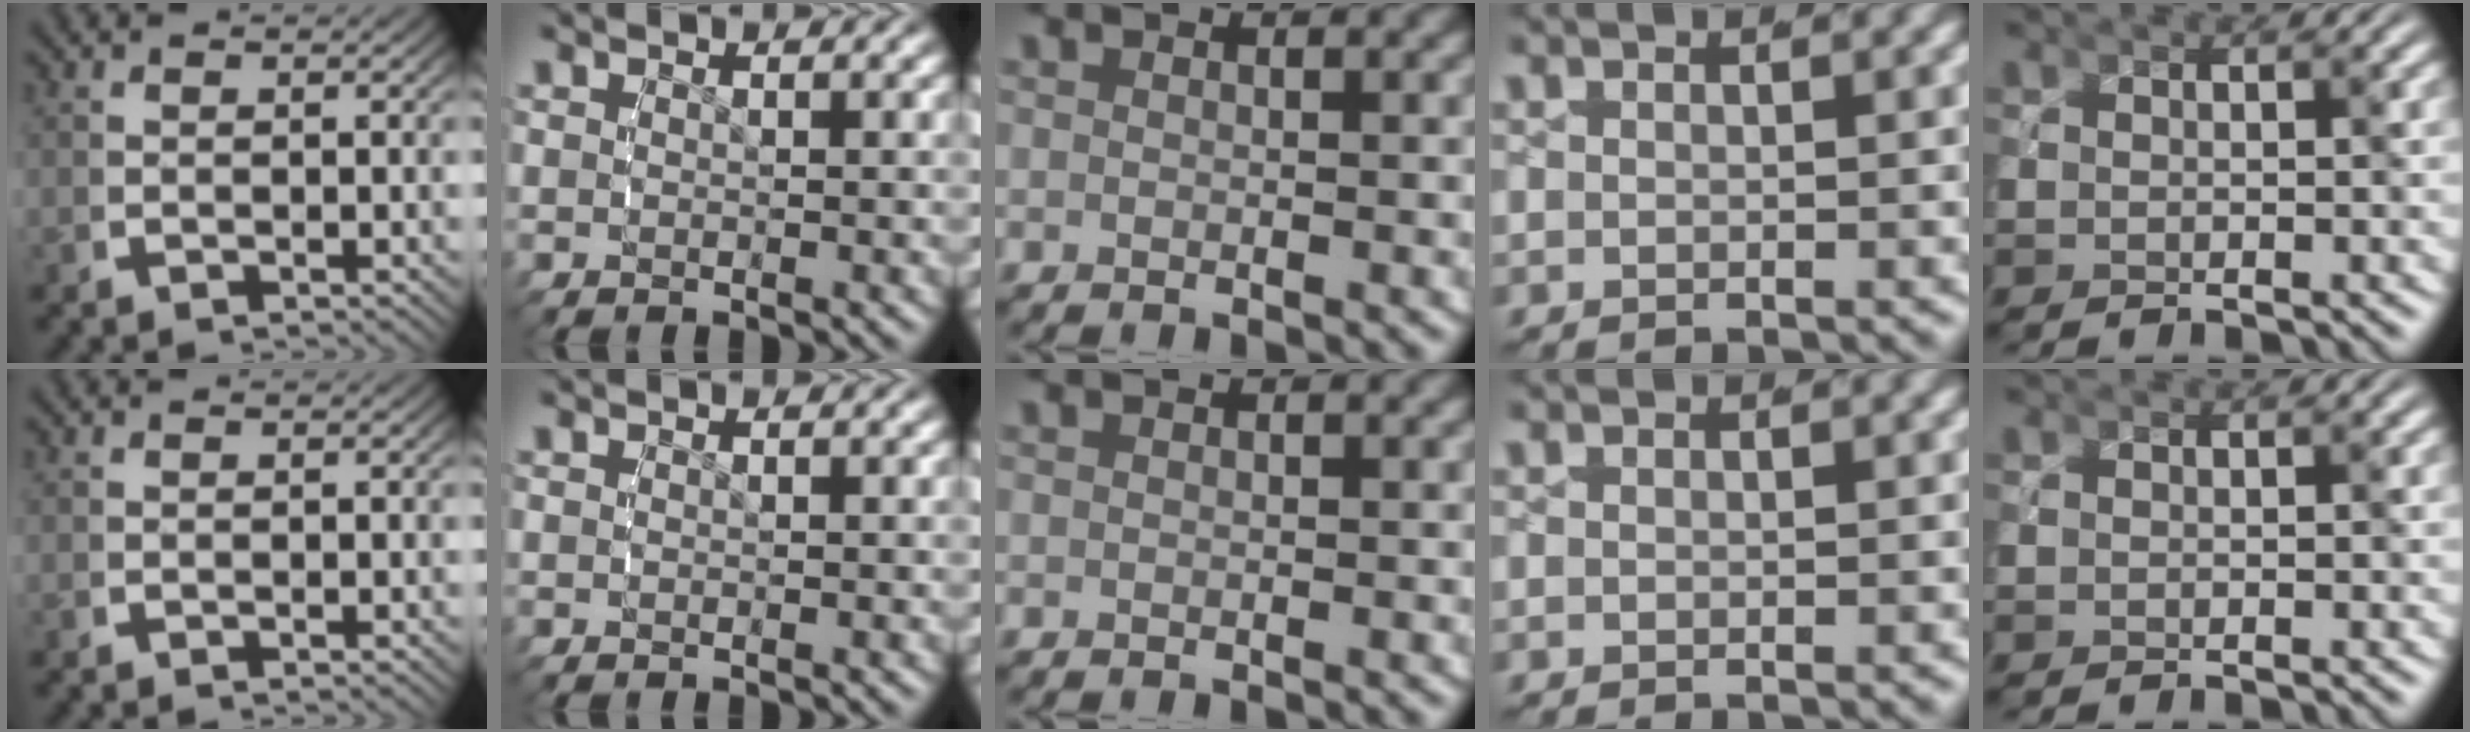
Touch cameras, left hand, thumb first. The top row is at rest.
{}